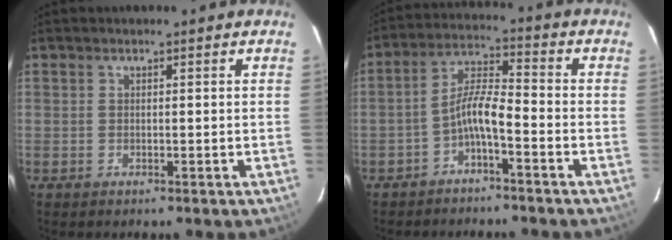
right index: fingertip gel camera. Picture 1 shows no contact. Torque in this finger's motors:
{"motor_torque": [0.76, -0.38, 0.44, 0.12]}